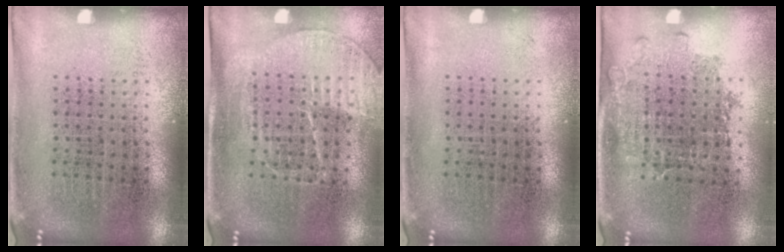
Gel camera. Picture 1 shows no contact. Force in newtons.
{"total": 1.3, "press": 1.3, "slide": 0.2}
{"total": 0.0}
{"total": 1.3, "press": 1.1, "slide": 0.8}